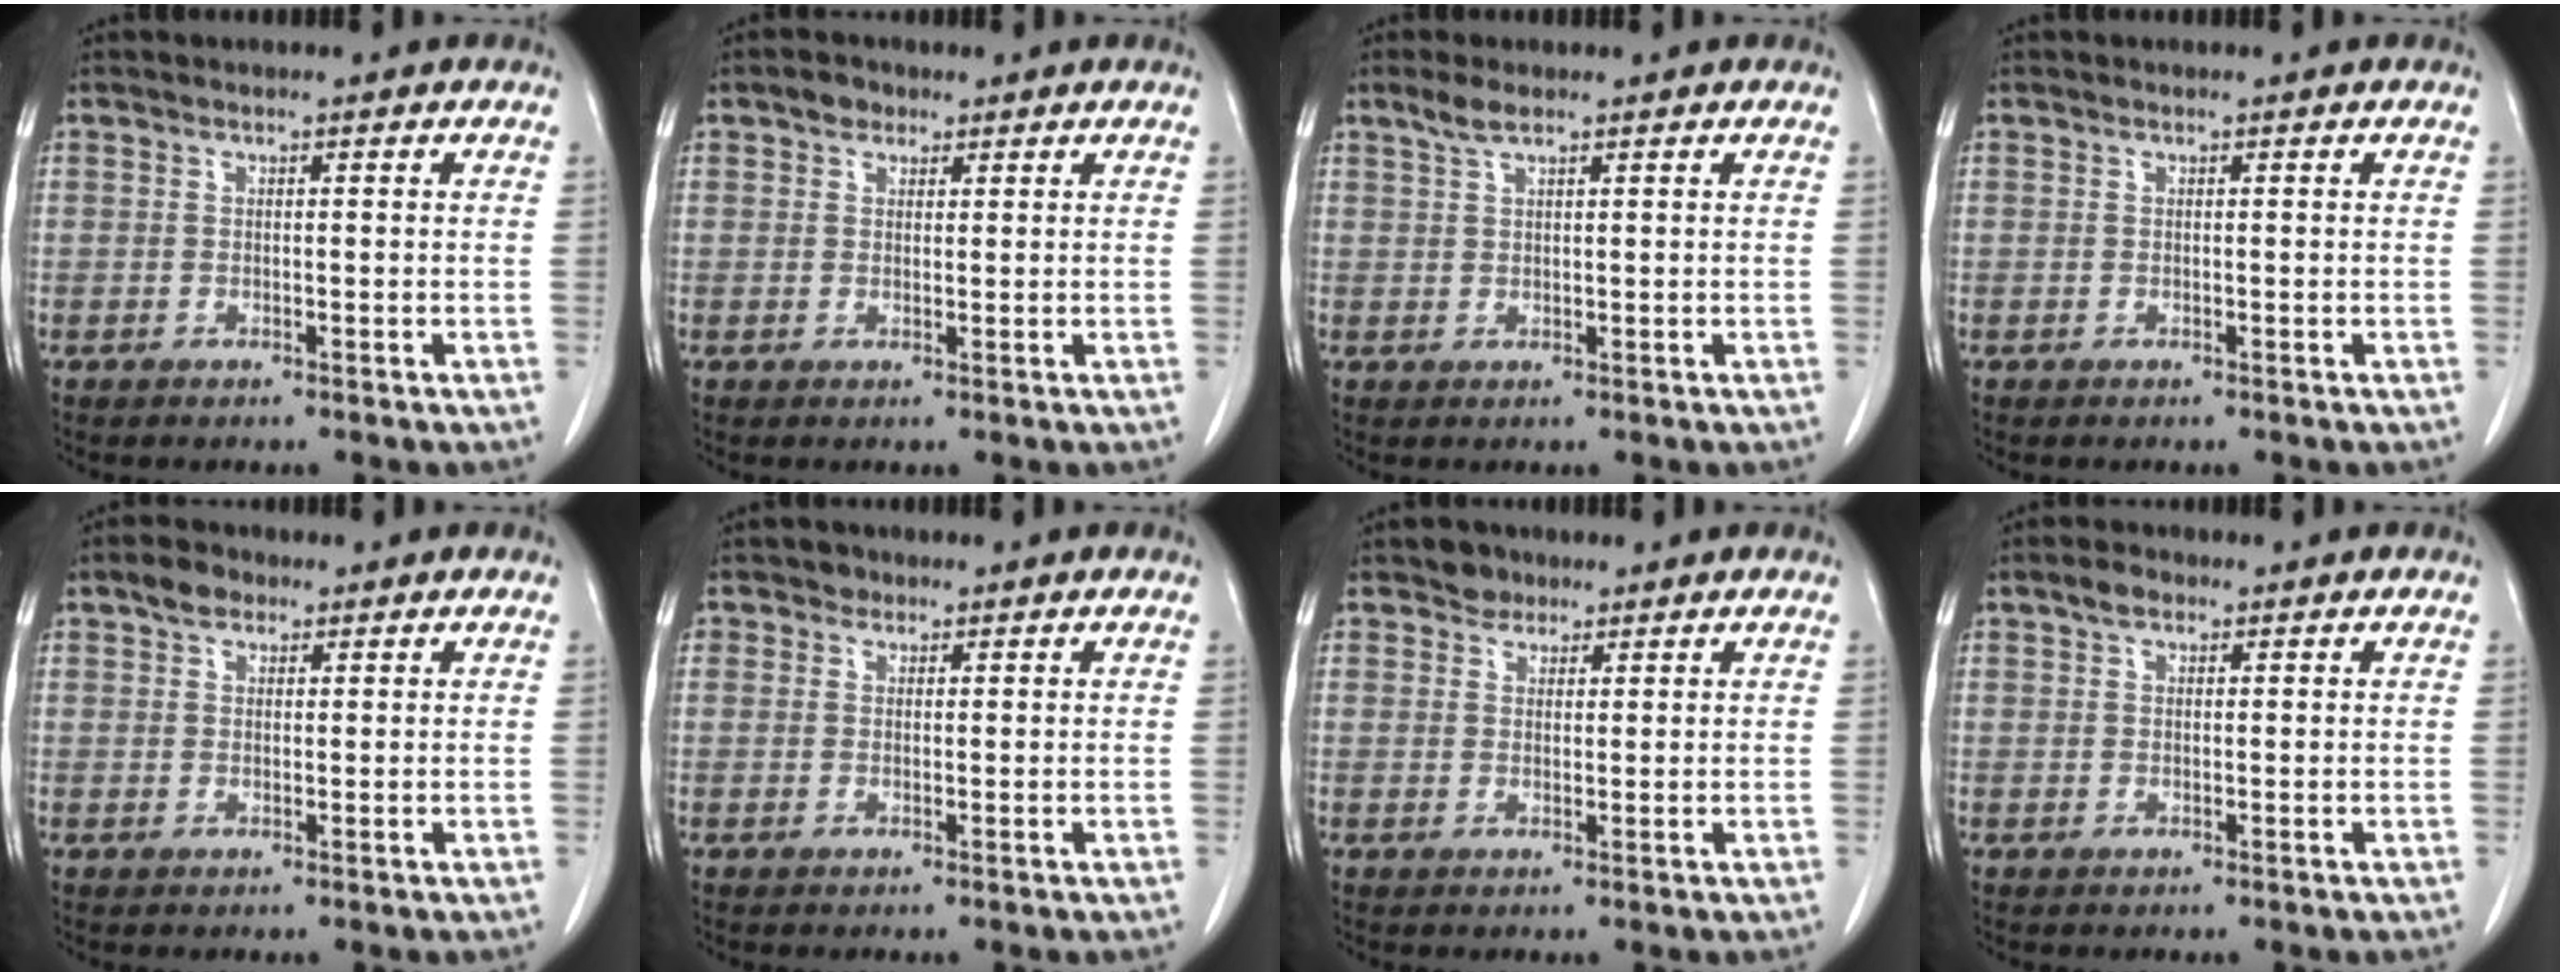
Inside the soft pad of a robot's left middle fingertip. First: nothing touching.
{"total": 2.0, "force": [1.2, 1.4, 0.6], "torque": [-0.011, 0.004, 0.018]}
{"total": 2.2, "force": [1.7, 0.3, 1.4], "torque": [-0.036, 0.005, 0.036]}
{"total": 0.0}
{"total": 2.6, "force": [1.7, 1.6, 1.1], "torque": [-0.022, 0.007, 0.028]}
{"total": 1.3, "force": [0.8, 1.1, 0.1], "torque": [0.004, -0.001, 0.008]}
{"total": 2.3, "force": [1.7, 1.5, 0.2], "torque": [-0.002, 0.002, 0.025]}
{"total": 1.9, "force": [1.2, 1.1, 1.0], "torque": [-0.020, 0.007, 0.020]}